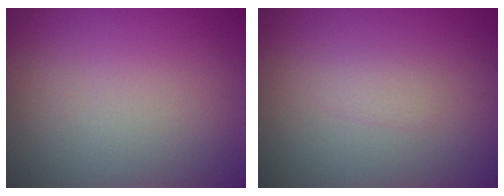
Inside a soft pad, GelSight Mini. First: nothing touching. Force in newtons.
{"total": 1.0, "press": 1.0, "slide": 0.1}